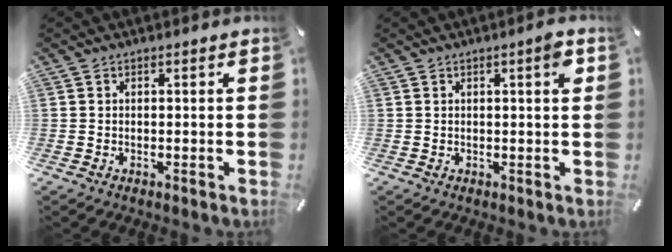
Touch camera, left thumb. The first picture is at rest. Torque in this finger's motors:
{"motor_torque": [1.26, 1.32, 0.99, -0.51, 0.23]}